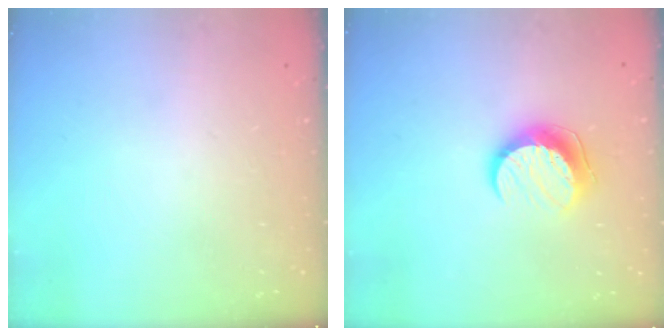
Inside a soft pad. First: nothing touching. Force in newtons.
{"total": 9.9, "press": 9.9, "slide": 0.1}